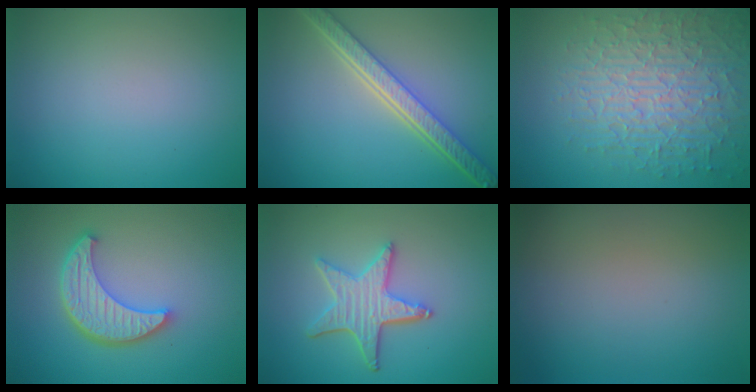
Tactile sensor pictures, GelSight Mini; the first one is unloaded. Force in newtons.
{"total": 6.0, "press": 4.6, "slide": 3.9}
{"total": 8.2, "press": 5.9, "slide": 5.7}
{"total": 5.5, "press": 4.2, "slide": 3.6}
{"total": 4.5, "press": 3.8, "slide": 2.4}
{"total": 0.0}